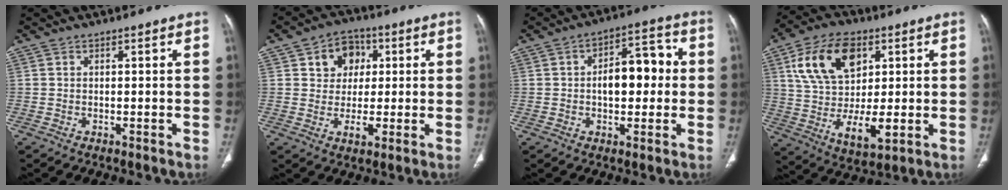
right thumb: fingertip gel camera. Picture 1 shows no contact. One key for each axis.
{"total": 9.0, "fx": 2.6, "fy": 7.4, "fz": 4.5, "tx": -0.024, "ty": -0.003, "tz": 0.038}
{"total": 10.6, "fx": 0.3, "fy": 5.9, "fz": 8.8, "tx": -0.104, "ty": 0.027, "tz": 0.002}
{"total": 18.4, "fx": 4.7, "fy": 11.0, "fz": 14.0, "tx": -0.230, "ty": -0.014, "tz": 0.090}